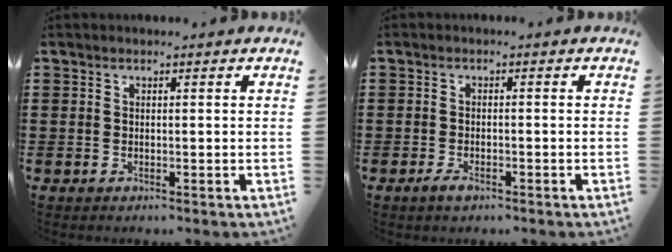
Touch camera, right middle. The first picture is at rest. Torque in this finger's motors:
{"motor_torque": [2.14, 0.00, 0.06, 0.05]}